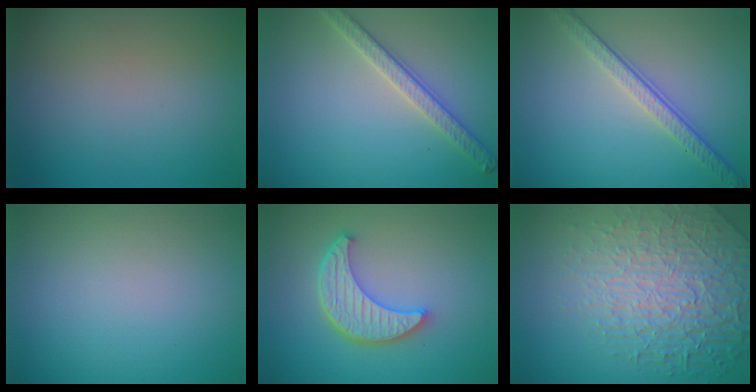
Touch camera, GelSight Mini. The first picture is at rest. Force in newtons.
{"total": 2.8, "press": 2.7, "slide": 0.7}
{"total": 3.8, "press": 2.8, "slide": 2.5}
{"total": 0.0}
{"total": 5.3, "press": 4.1, "slide": 3.4}
{"total": 8.4, "press": 5.9, "slide": 6.0}